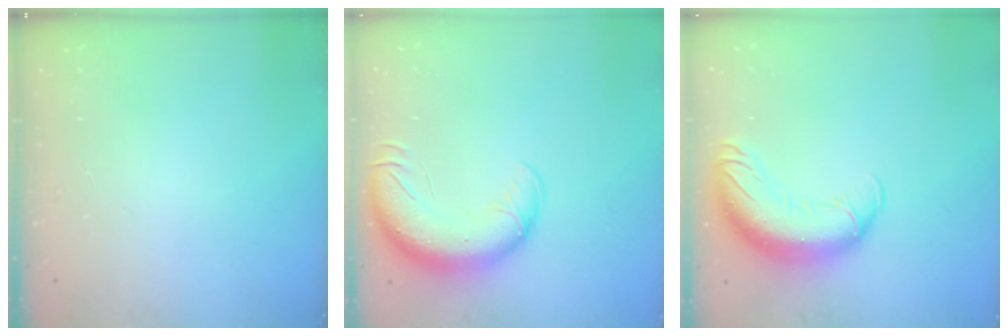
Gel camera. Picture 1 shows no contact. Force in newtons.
{"total": 18.5, "press": 17.9, "slide": 4.4}
{"total": 15.9, "press": 15.5, "slide": 3.6}